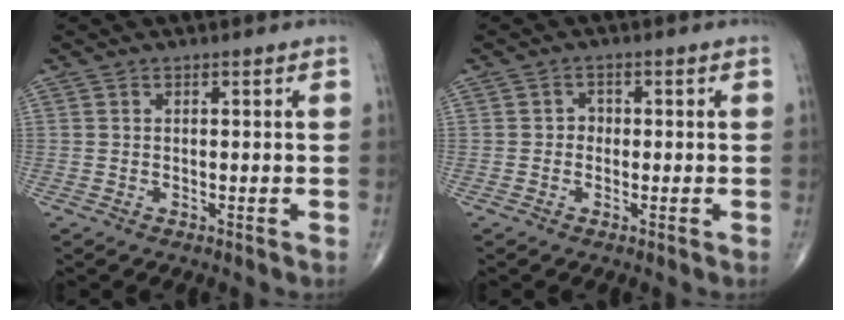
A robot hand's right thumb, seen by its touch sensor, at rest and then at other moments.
{"total": 1.6, "force": [-0.3, 1.4, 0.7], "torque": [0.003, 0.007, -0.011]}